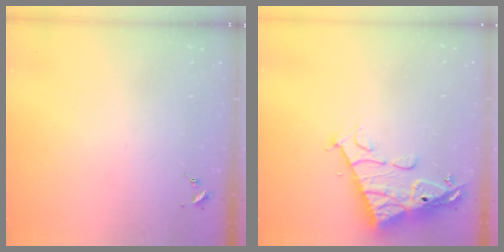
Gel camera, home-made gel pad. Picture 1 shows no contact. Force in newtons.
{"total": 15.6, "press": 15.5, "slide": 1.5}